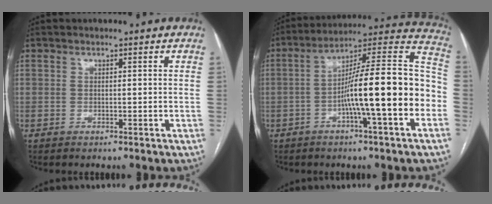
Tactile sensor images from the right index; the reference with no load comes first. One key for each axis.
{"total": 18.2, "fx": -4.2, "fy": 1.1, "fz": 17.7, "tx": -0.258, "ty": 0.027, "tz": -0.071}